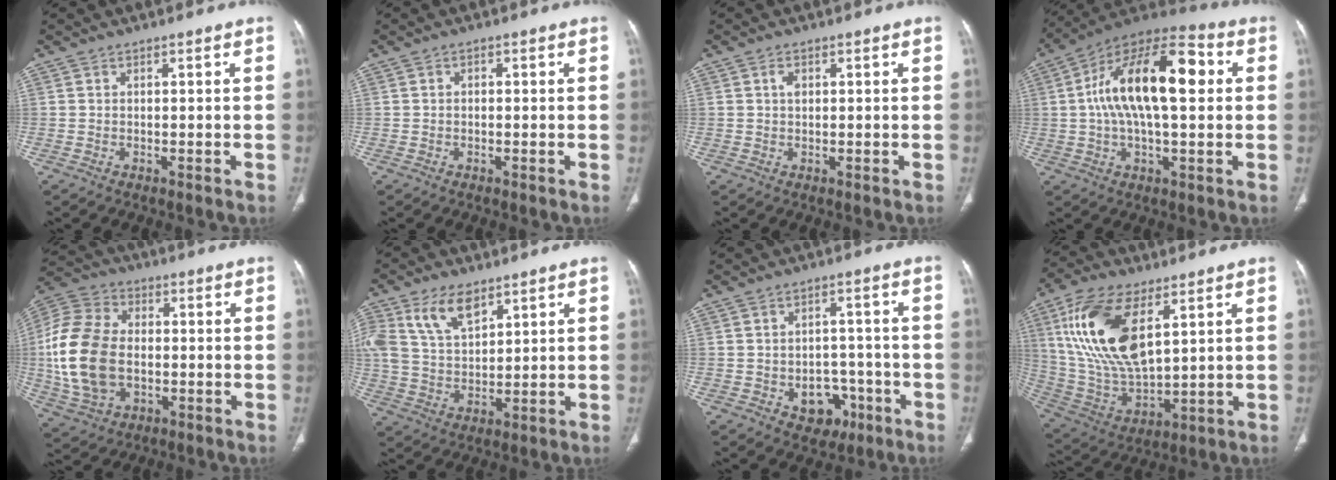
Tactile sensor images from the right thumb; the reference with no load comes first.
{"total": 0.7, "force": [0.0, 0.6, 0.5], "torque": [-0.005, 0.002, -0.004]}
{"total": 1.5, "force": [0.4, 1.0, 1.1], "torque": [-0.016, 0.002, 0.007]}
{"total": 21.2, "force": [3.1, 9.3, 18.7], "torque": [-0.308, 0.032, 0.040]}
{"total": 18.7, "force": [-1.1, 12.6, 13.7], "torque": [-0.281, 0.013, -0.015]}
{"total": 11.2, "force": [6.1, 6.2, 7.1], "torque": [-0.130, -0.015, 0.127]}
{"total": 7.4, "force": [-3.0, 5.6, 3.7], "torque": [-0.014, 0.029, -0.033]}
{"total": 20.3, "force": [7.4, 9.7, 16.3], "torque": [-0.319, -0.024, 0.146]}